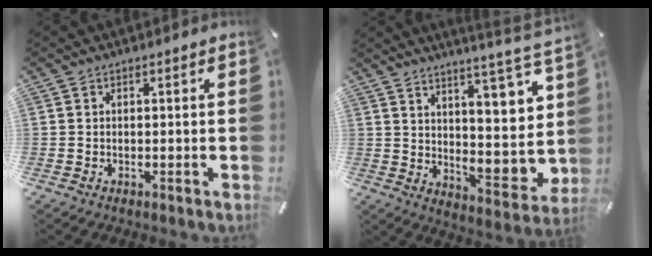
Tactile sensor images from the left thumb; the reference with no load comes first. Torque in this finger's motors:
{"motor_torque": [1.93, 1.91, 1.40, -1.37, 0.18]}